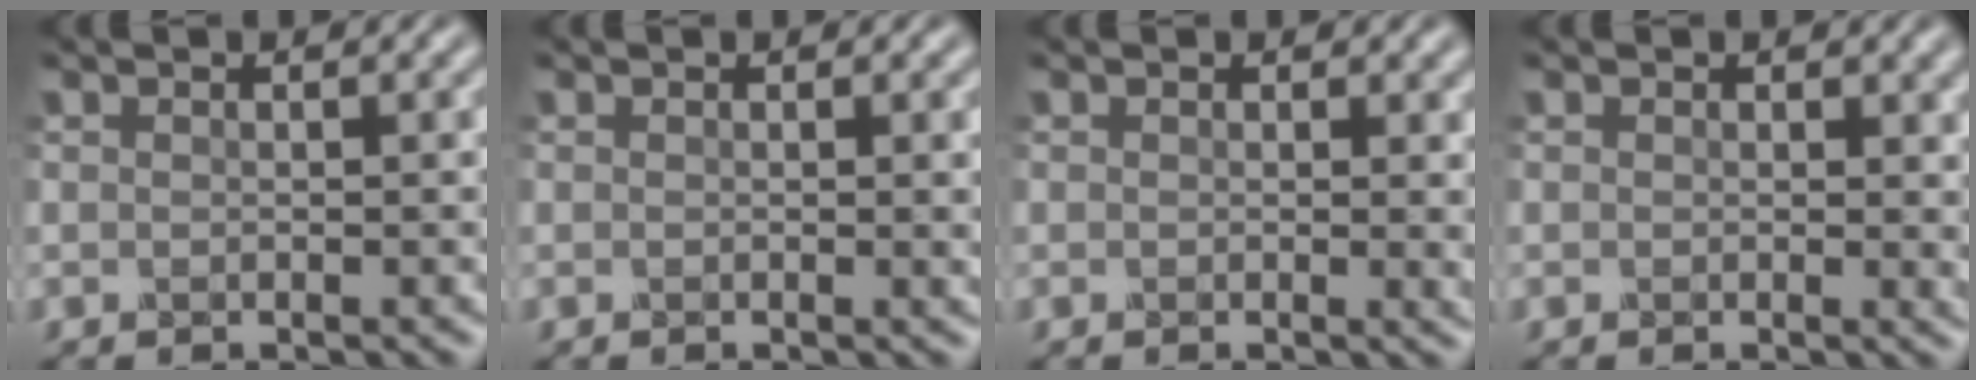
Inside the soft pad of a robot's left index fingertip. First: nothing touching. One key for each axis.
{"total": 1.1, "fx": -0.1, "fy": 0.4, "fz": 1.1, "tx": -0.015, "ty": -0.002, "tz": -0.002}
{"total": 2.3, "fx": 0.0, "fy": 1.3, "fz": 1.9, "tx": -0.021, "ty": -0.002, "tz": -0.001}
{"total": 2.7, "fx": 0.1, "fy": 1.7, "fz": 2.1, "tx": -0.019, "ty": 0.001, "tz": -0.001}